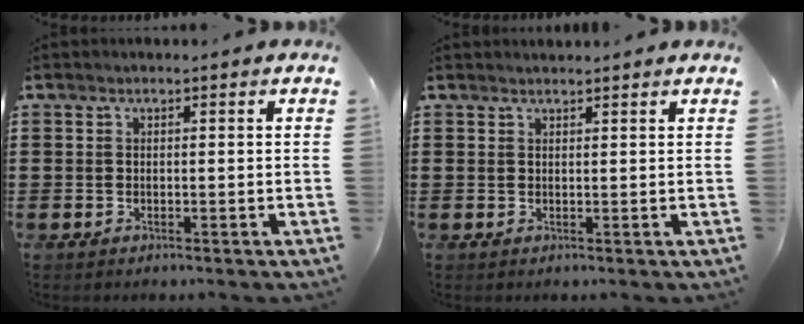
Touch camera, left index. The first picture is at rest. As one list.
[{"total": 1.1, "force": [1.1, 0.0, 0.0], "torque": [-0.002, -0.001, 0.022]}]